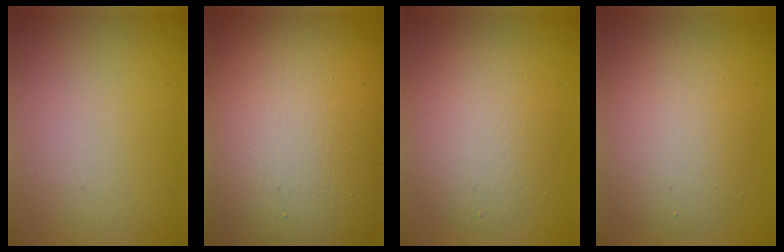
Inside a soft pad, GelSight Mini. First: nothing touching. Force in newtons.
{"total": 19.6, "press": 19.5, "slide": 1.3}
{"total": 4.6, "press": 4.6, "slide": 0.4}
{"total": 5.4, "press": 5.3, "slide": 0.2}